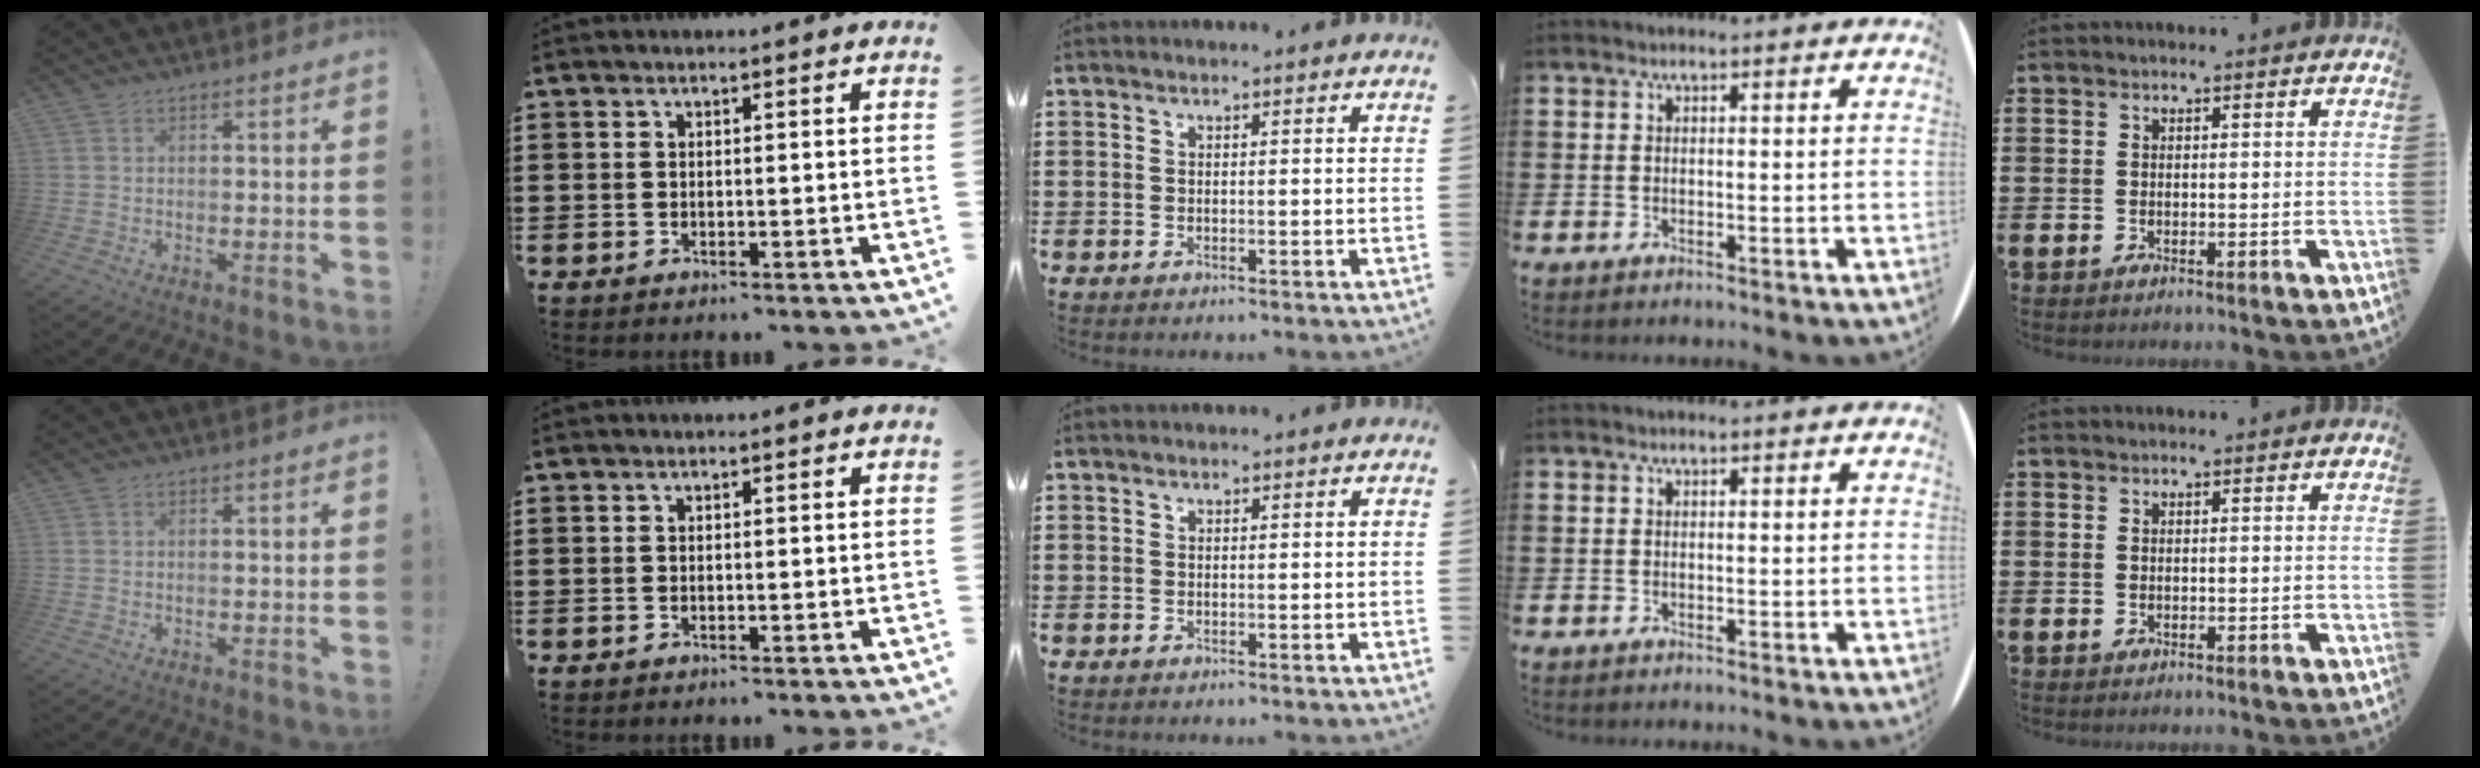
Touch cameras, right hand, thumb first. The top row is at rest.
{}